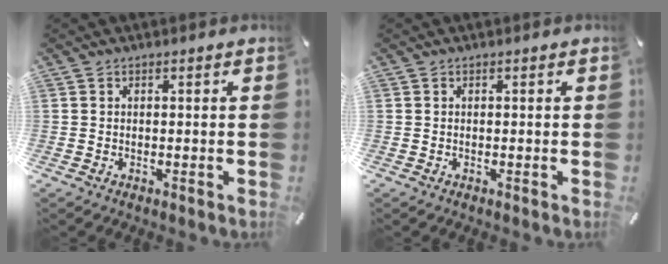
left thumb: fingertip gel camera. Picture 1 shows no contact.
{"total": 0.0}